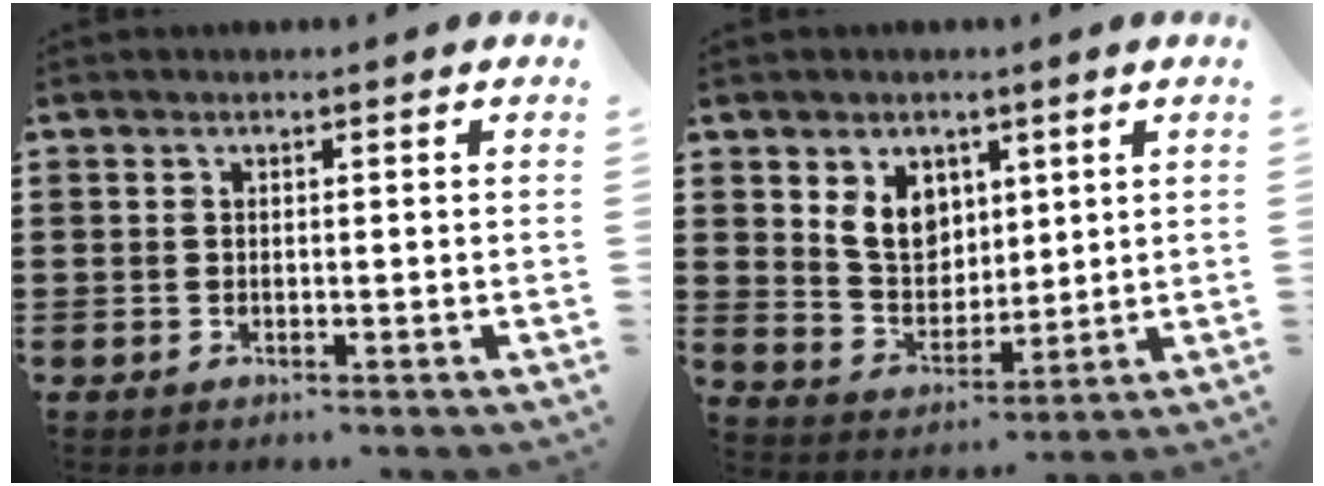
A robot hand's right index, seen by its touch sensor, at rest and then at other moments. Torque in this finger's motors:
{"motor_torque": [0.36, 0.11, 0.47, 0.11]}